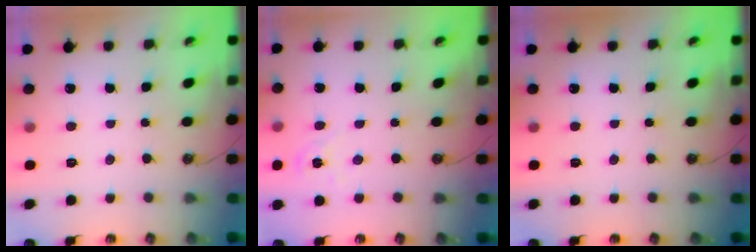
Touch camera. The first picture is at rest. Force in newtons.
{"total": 1.9, "press": 1.8, "slide": 0.3}
{"total": 0.0}